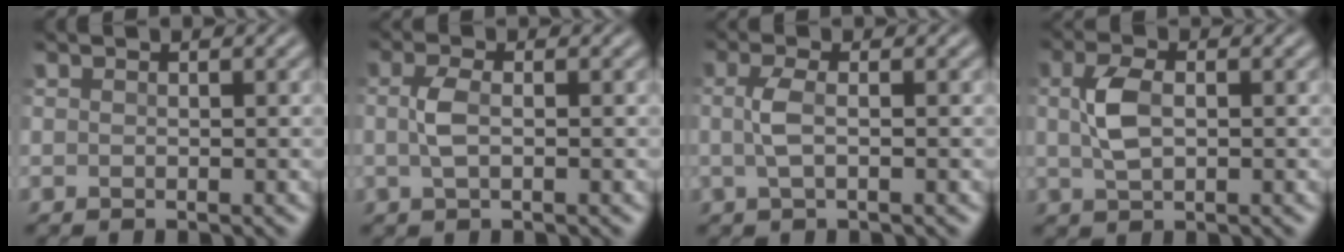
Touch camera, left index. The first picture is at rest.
{"total": 2.1, "force": [-0.1, 0.9, 1.9], "torque": [-0.046, 0.001, -0.003]}
{"total": 2.1, "force": [-0.1, 0.5, 2.1], "torque": [-0.048, 0.001, -0.004]}
{"total": 3.3, "force": [0.2, 1.7, 2.8], "torque": [-0.061, 0.006, 0.002]}